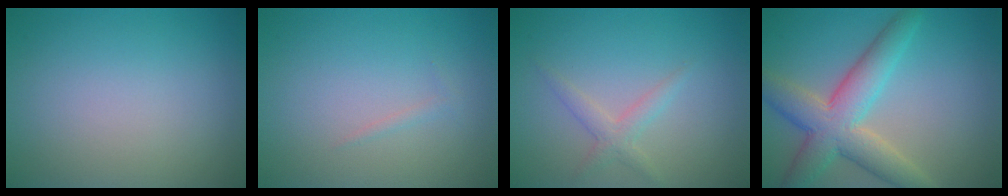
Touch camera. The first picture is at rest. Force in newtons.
{"total": 0.6, "press": 0.5, "slide": 0.1}
{"total": 1.8, "press": 1.8, "slide": 0.1}
{"total": 6.9, "press": 6.9, "slide": 0.4}